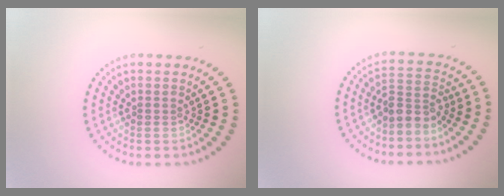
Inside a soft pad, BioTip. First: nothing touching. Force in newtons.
{"total": 2.5, "press": 1.9, "slide": 1.7}